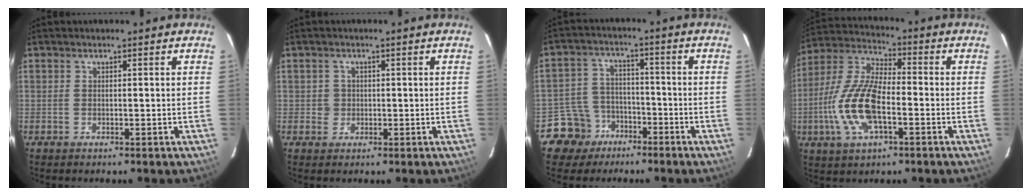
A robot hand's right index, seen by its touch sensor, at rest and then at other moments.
{"total": 2.1, "force": [-0.1, 2.1, 0.0], "torque": [0.001, 0.005, 0.000]}
{"total": 7.2, "force": [-4.3, 5.8, 0.2], "torque": [-0.029, 0.024, -0.067]}
{"total": 14.8, "force": [-4.0, 6.1, 12.9], "torque": [-0.277, 0.001, -0.081]}